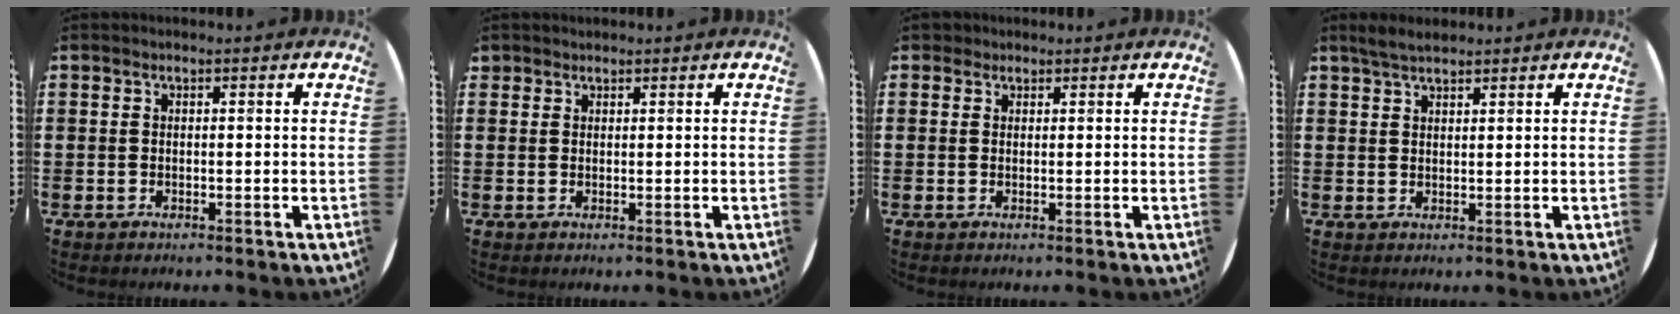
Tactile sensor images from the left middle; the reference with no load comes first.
{"total": 0.9, "force": [0.8, 0.3, -0.1], "torque": [0.001, 0.003, 0.017]}
{"total": 1.2, "force": [1.1, 0.6, 0.0], "torque": [0.006, 0.001, 0.019]}
{"total": 2.7, "force": [2.3, 0.6, 1.2], "torque": [-0.027, 0.005, 0.043]}